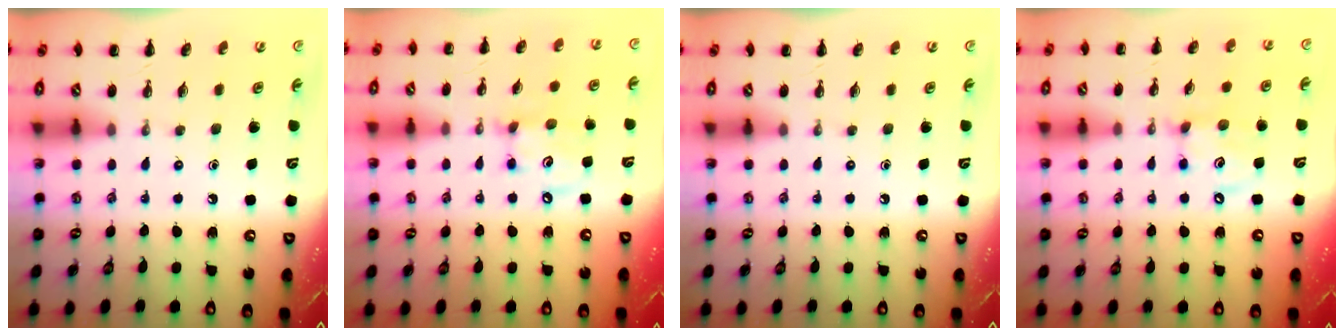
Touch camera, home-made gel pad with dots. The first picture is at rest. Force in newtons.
{"total": 8.1, "press": 8.1, "slide": 1.0}
{"total": 0.0}
{"total": 10.1, "press": 9.9, "slide": 1.9}